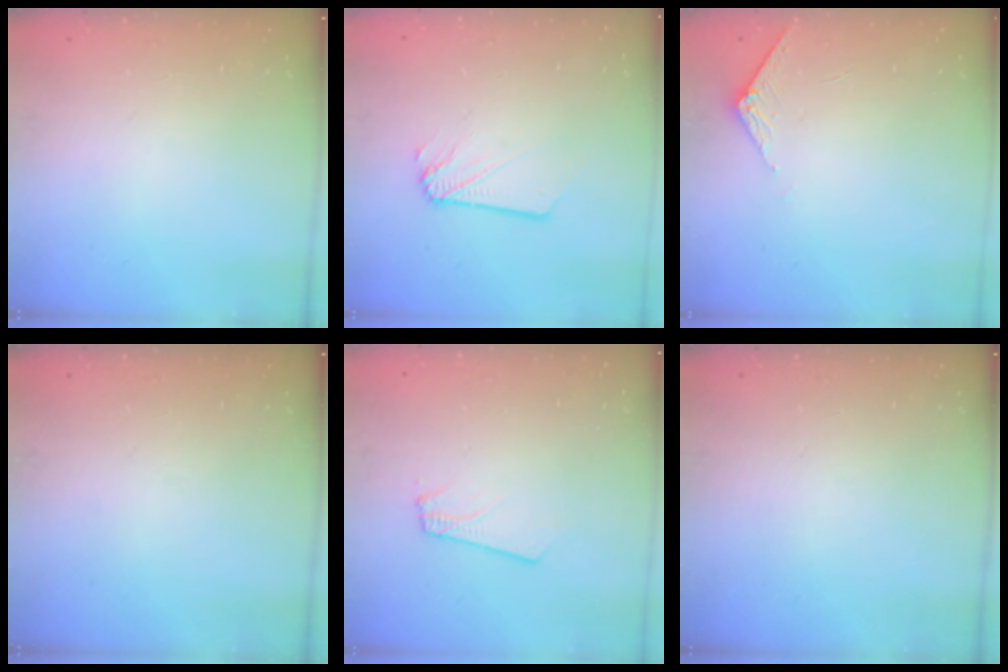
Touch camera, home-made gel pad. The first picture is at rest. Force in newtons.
{"total": 1.2, "press": 1.2, "slide": 0.1}
{"total": 2.9, "press": 2.9, "slide": 0.3}
{"total": 0.0}
{"total": 1.8, "press": 1.8, "slide": 0.1}
{"total": 0.0}